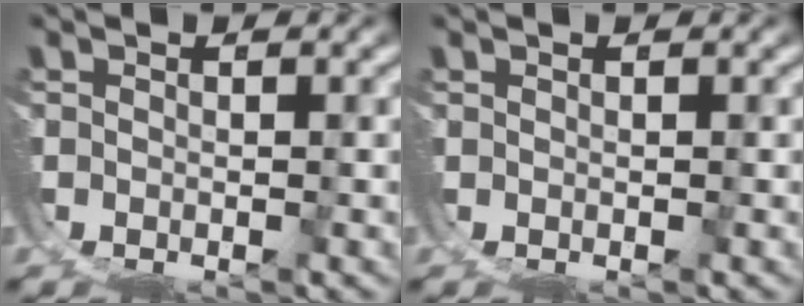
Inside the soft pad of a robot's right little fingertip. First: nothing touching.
{"total": 0.0}